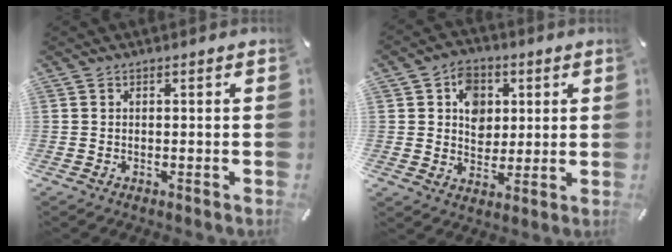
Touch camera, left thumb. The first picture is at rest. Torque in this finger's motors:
{"motor_torque": [1.21, 1.29, 0.67, -0.44, 0.24]}